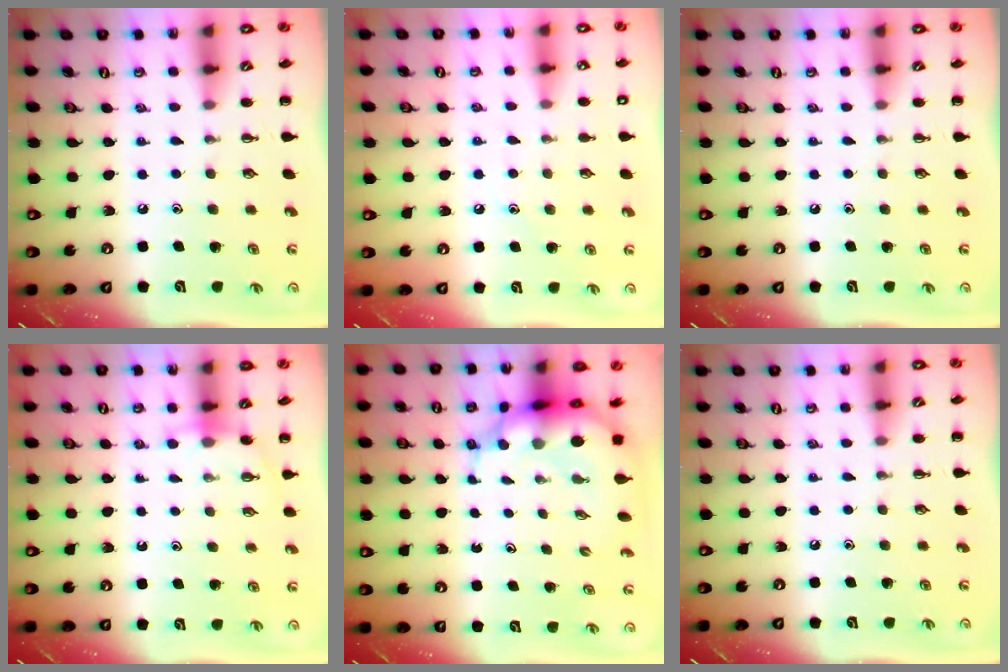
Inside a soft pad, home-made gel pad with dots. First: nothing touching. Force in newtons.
{"total": 7.0, "press": 6.8, "slide": 1.8}
{"total": 0.0}
{"total": 3.8, "press": 3.7, "slide": 1.1}
{"total": 8.7, "press": 8.4, "slide": 2.2}
{"total": 0.0}